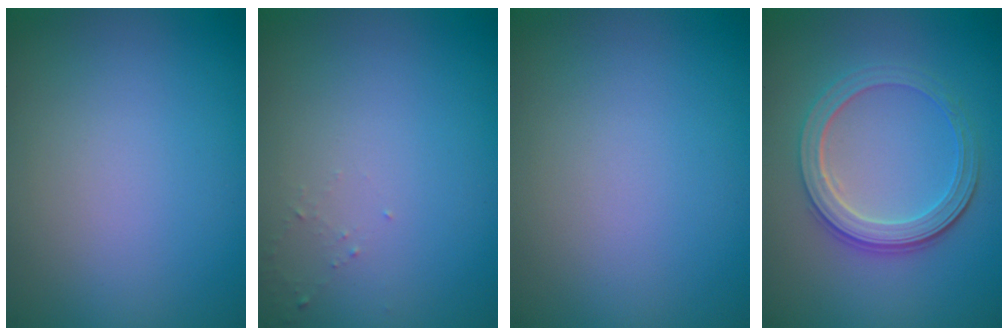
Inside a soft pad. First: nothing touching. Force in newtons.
{"total": 0.7, "press": 0.6, "slide": 0.2}
{"total": 0.0}
{"total": 4.2, "press": 3.5, "slide": 2.3}